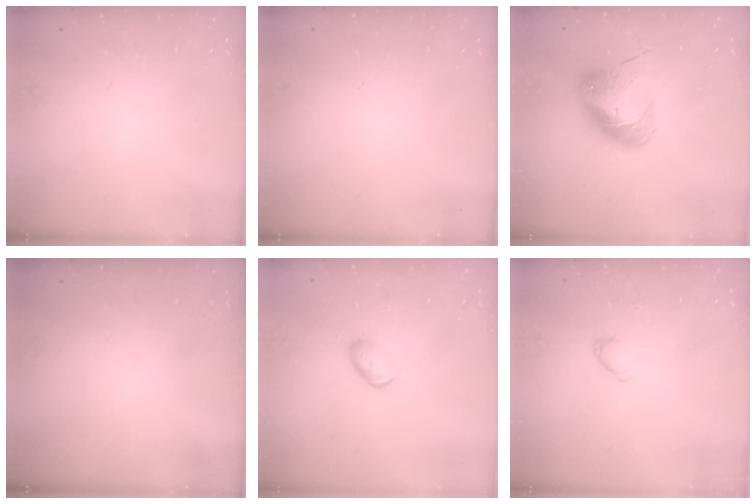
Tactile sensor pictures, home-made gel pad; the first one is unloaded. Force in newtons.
{"total": 0.0}
{"total": 9.4, "press": 9.2, "slide": 1.8}
{"total": 0.0}
{"total": 5.4, "press": 5.4, "slide": 0.7}
{"total": 4.3, "press": 4.2, "slide": 0.7}